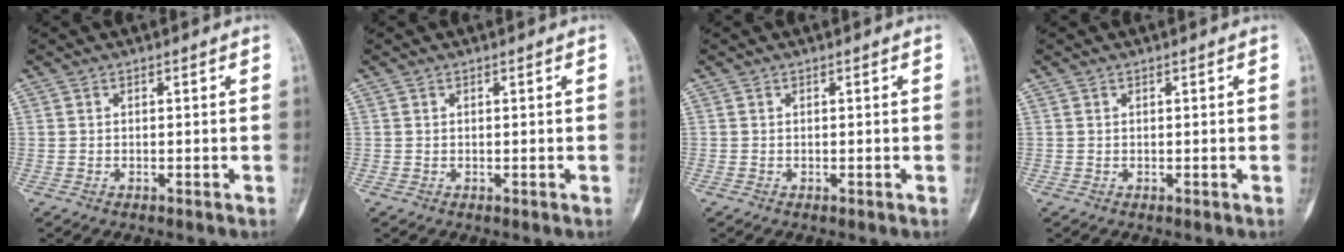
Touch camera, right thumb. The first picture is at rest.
{"total": 0.0}
{"total": 0.0}
{"total": 0.0}